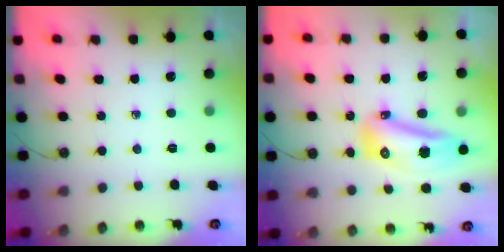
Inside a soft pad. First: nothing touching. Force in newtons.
{"total": 13.5, "press": 13.4, "slide": 2.3}